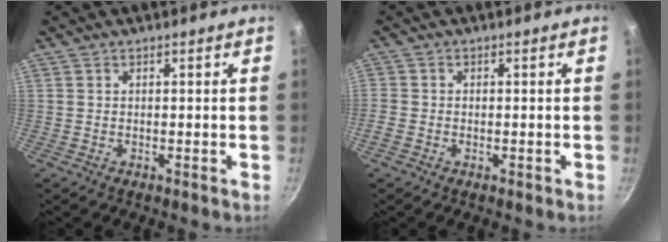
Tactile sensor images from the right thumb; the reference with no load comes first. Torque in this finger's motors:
{"motor_torque": [1.13, 0.87, 1.10, -0.31, 0.06]}